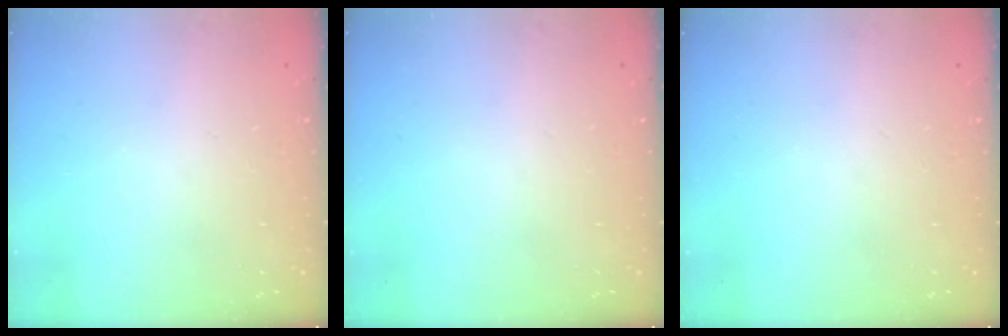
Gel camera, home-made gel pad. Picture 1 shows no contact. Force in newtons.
{"total": 0.0}
{"total": 0.0}